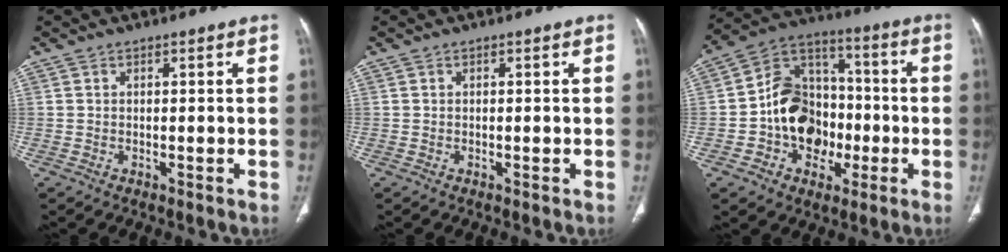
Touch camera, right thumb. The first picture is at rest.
{"total": 0.0}
{"total": 15.6, "force": [-3.0, 12.6, 8.7], "torque": [-0.094, 0.044, -0.053]}